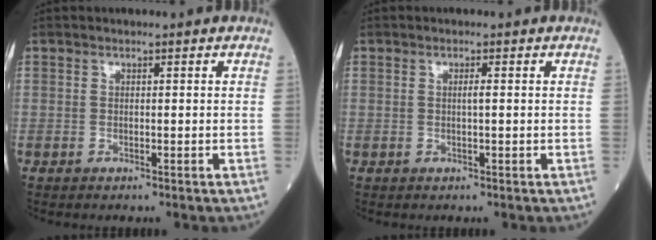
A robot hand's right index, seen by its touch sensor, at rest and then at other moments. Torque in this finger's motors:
{"motor_torque": [-0.42, -0.12, -0.10, -0.01]}